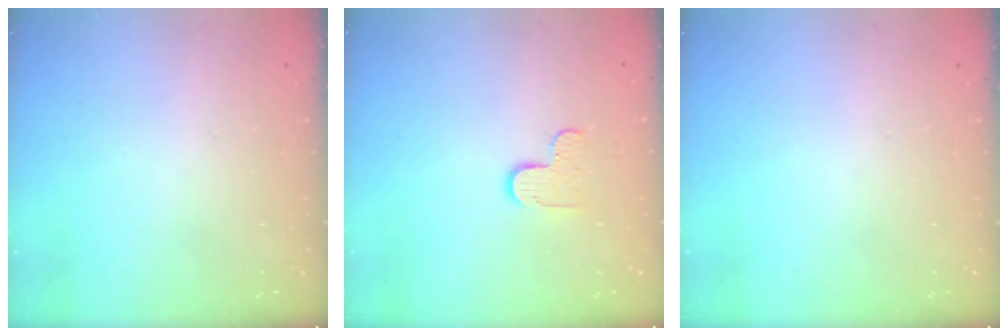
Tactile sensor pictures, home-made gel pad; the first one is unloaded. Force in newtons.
{"total": 5.7, "press": 5.7, "slide": 0.3}
{"total": 0.0}